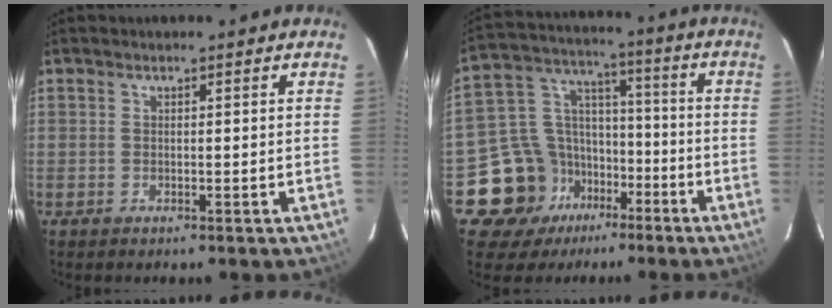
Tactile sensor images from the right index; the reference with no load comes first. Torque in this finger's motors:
{"motor_torque": [0.07, -0.16, -0.31, -0.21]}